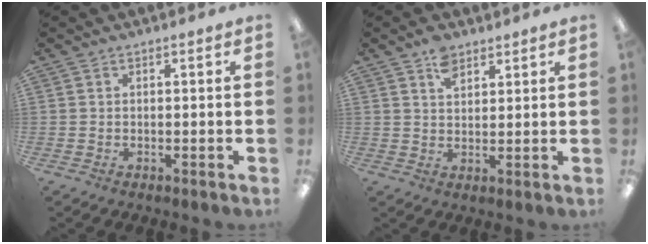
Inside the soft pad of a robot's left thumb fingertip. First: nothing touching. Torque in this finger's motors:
{"motor_torque": [0.74, 0.16, 0.20, -0.42, 0.00]}